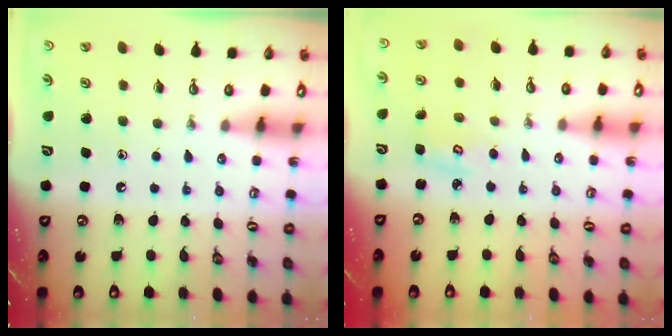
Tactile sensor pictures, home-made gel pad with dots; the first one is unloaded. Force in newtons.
{"total": 2.8, "press": 2.8, "slide": 0.1}